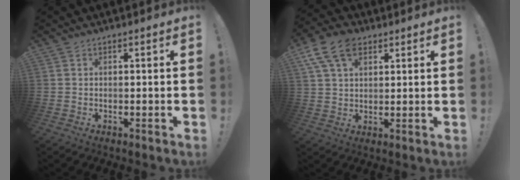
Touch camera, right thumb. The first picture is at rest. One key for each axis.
{"total": 11.9, "fx": 5.9, "fy": 7.6, "fz": 7.0, "tx": -0.123, "ty": -0.014, "tz": 0.111}